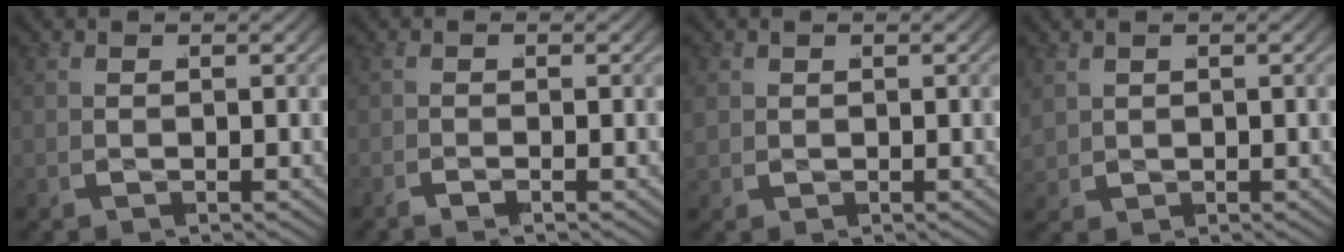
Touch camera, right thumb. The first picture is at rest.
{"total": 1.0, "force": [-1.0, -0.1, 0.1], "torque": [-0.006, -0.003, -0.024]}
{"total": 0.9, "force": [0.3, 0.9, 0.2], "torque": [-0.004, -0.003, 0.011]}
{"total": 1.1, "force": [0.5, 0.9, 0.3], "torque": [-0.007, -0.002, 0.015]}